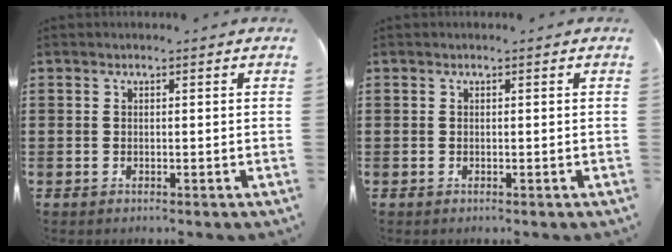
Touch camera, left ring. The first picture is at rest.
{"total": 0.0}